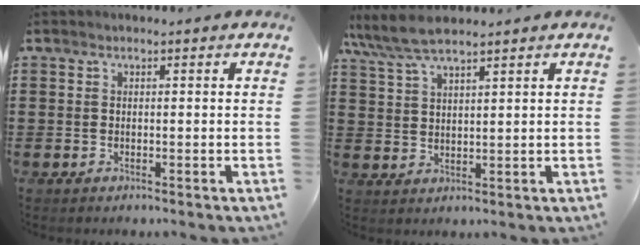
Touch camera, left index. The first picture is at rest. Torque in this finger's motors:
{"motor_torque": [0.27, -0.83, 0.26, 0.17]}